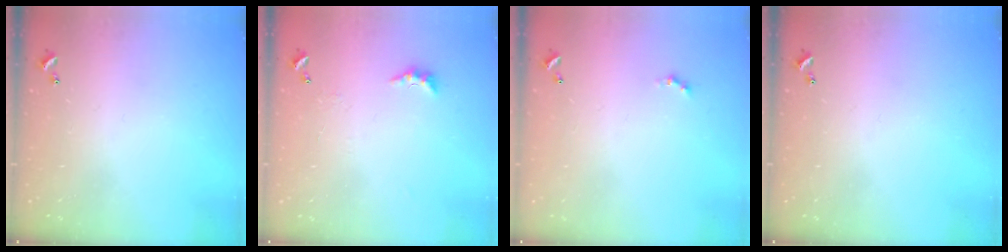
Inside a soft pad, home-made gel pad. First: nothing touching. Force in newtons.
{"total": 3.0, "press": 2.9, "slide": 0.7}
{"total": 0.0}
{"total": 0.0}